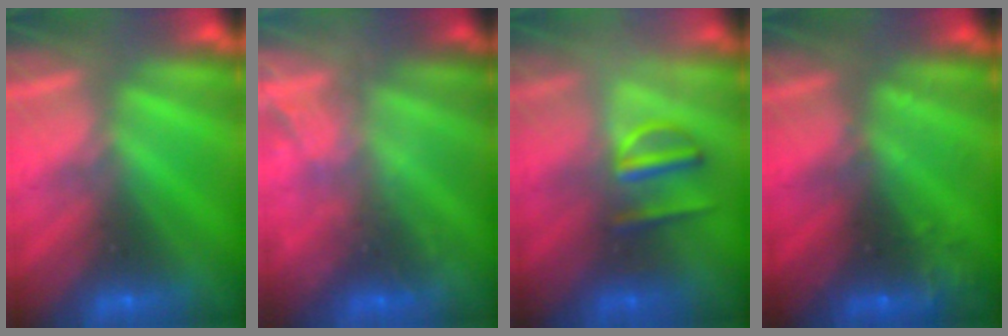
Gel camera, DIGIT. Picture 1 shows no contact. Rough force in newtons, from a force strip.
{"total": 2.3}
{"total": 3.3}
{"total": 2.8}